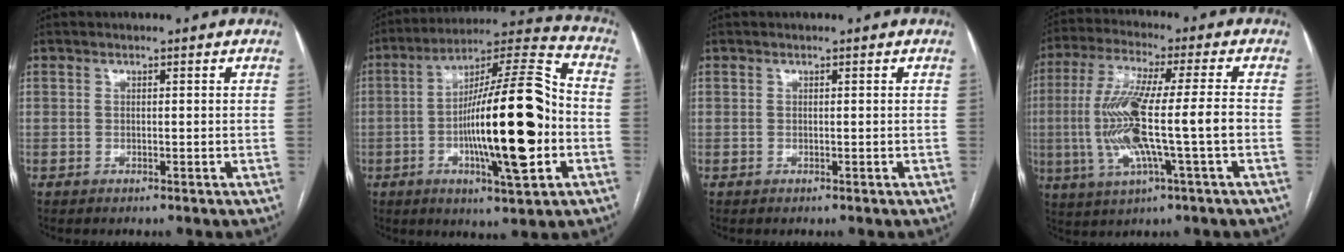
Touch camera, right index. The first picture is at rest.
{"total": 20.6, "force": [-3.8, 2.8, 20.0], "torque": [-0.327, 0.013, -0.059]}
{"total": 0.0}
{"total": 14.2, "force": [-1.9, 0.7, 14.1], "torque": [-0.282, 0.004, -0.038]}